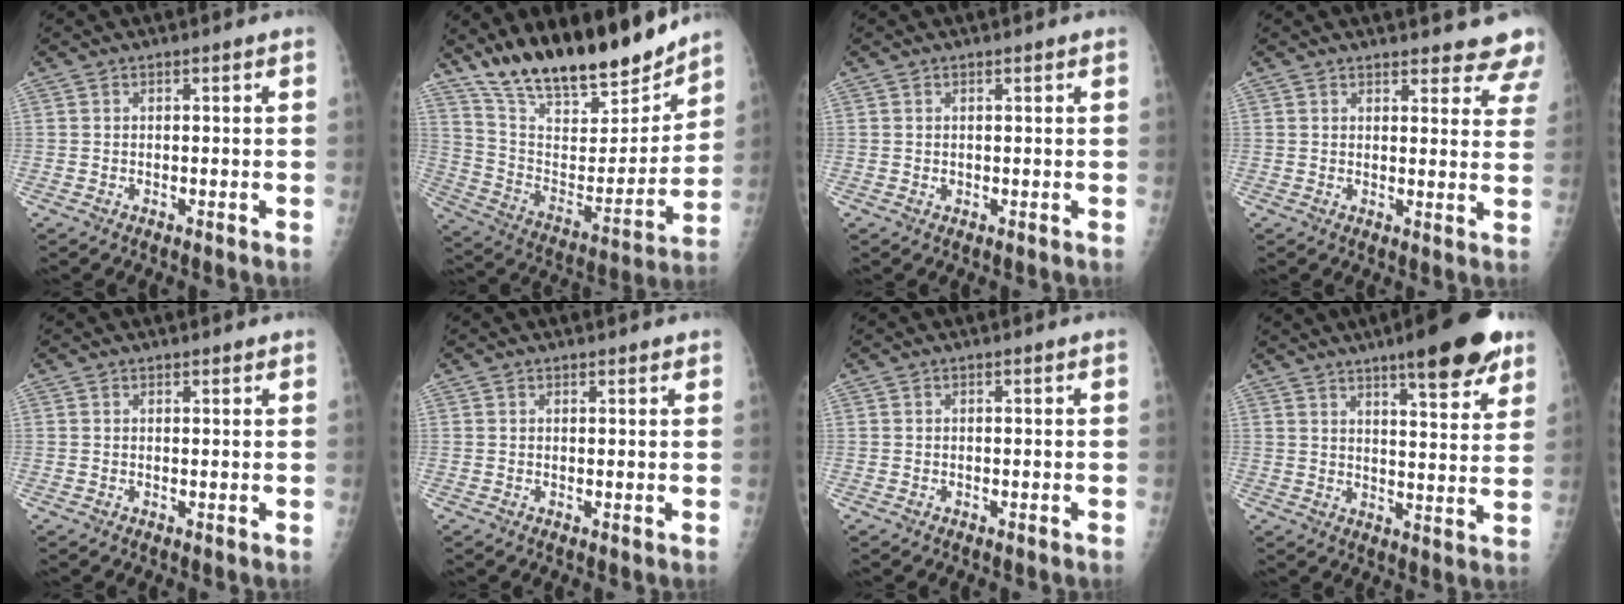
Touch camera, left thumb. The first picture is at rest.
{"total": 23.4, "force": [19.4, 7.0, 11.0], "torque": [-0.148, -0.095, 0.331]}
{"total": 0.6, "force": [0.4, 0.5, 0.1], "torque": [0.003, -0.002, 0.004]}
{"total": 11.2, "force": [10.5, 3.1, 2.2], "torque": [0.028, -0.056, 0.093]}
{"total": 0.9, "force": [0.8, 0.4, 0.2], "torque": [0.001, -0.005, 0.010]}
{"total": 1.1, "force": [1.0, 0.5, 0.2], "torque": [0.005, -0.005, 0.011]}
{"total": 0.0}
{"total": 15.1, "force": [9.8, 3.5, 10.9], "torque": [-0.120, -0.045, 0.137]}